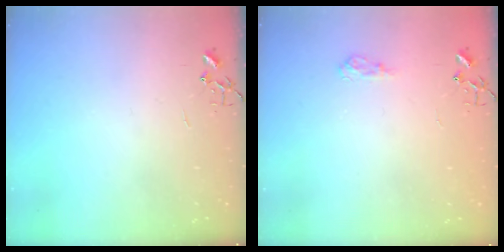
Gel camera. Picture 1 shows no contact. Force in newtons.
{"total": 7.2, "press": 7.2, "slide": 0.8}